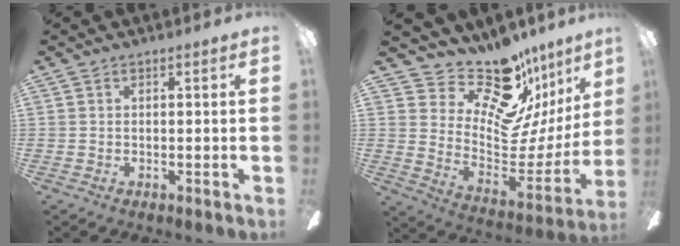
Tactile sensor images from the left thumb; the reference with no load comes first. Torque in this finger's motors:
{"motor_torque": [1.01, 0.14, 0.00, -0.45, 0.03]}